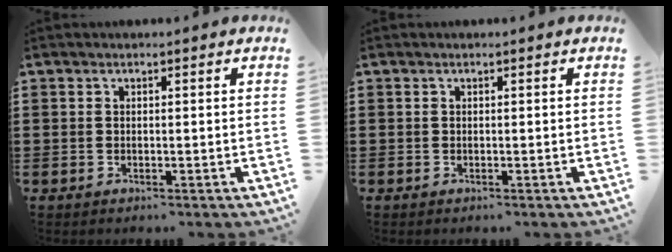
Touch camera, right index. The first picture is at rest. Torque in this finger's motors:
{"motor_torque": [-0.10, 0.18, -0.02, -0.01]}